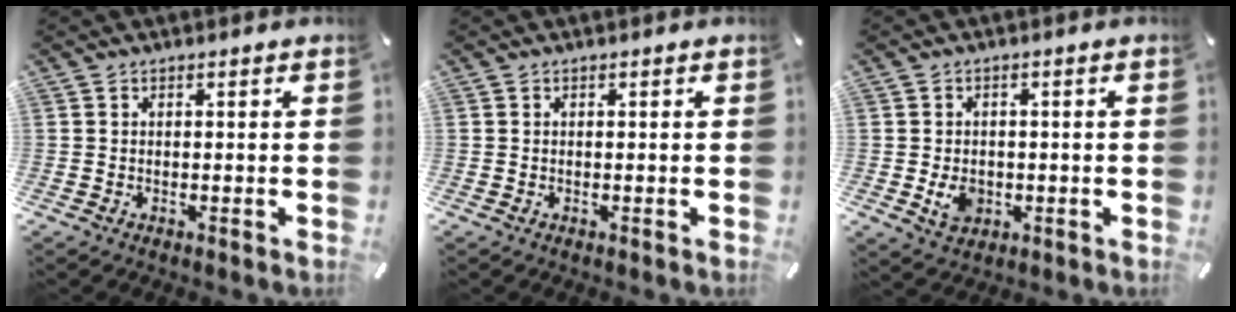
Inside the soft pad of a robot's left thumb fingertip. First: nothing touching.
{"total": 0.0}
{"total": 5.3, "force": [-1.0, 4.3, 3.0], "torque": [-0.047, -0.003, -0.019]}